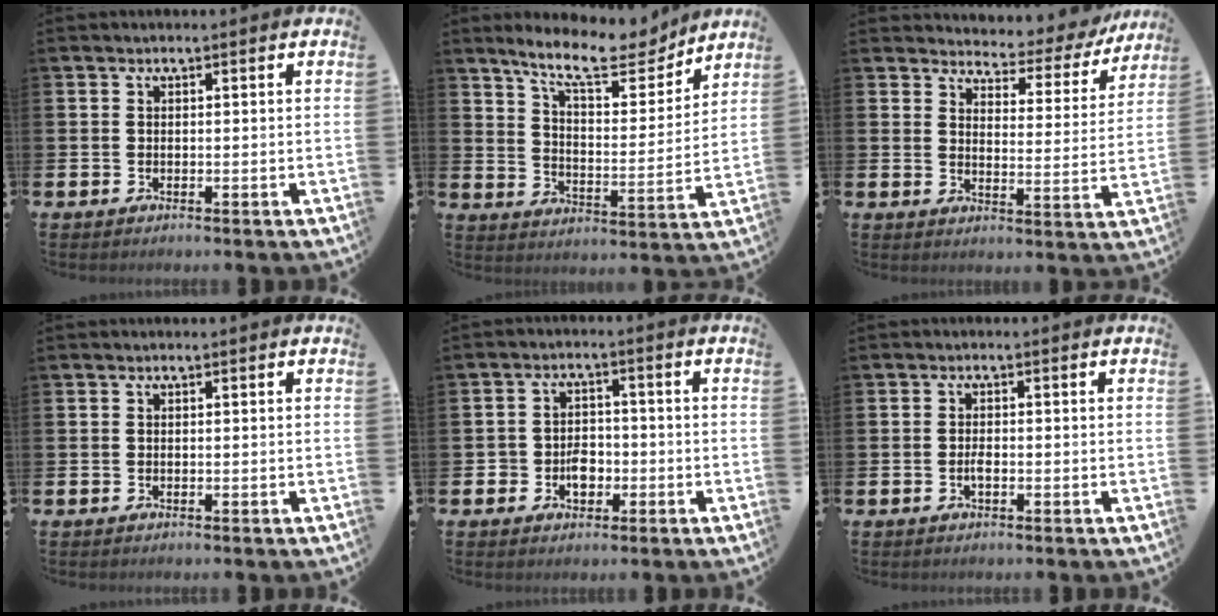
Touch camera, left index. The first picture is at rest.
{"total": 11.4, "force": [10.0, 2.8, 4.7], "torque": [-0.104, -0.059, 0.175]}
{"total": 4.4, "force": [4.1, 1.4, 0.7], "torque": [-0.023, -0.045, 0.061]}
{"total": 0.0}
{"total": 3.5, "force": [-1.2, 2.8, 1.7], "torque": [-0.027, 0.002, -0.028]}
{"total": 1.3, "force": [-0.4, 0.4, 1.2], "torque": [-0.021, -0.001, -0.009]}